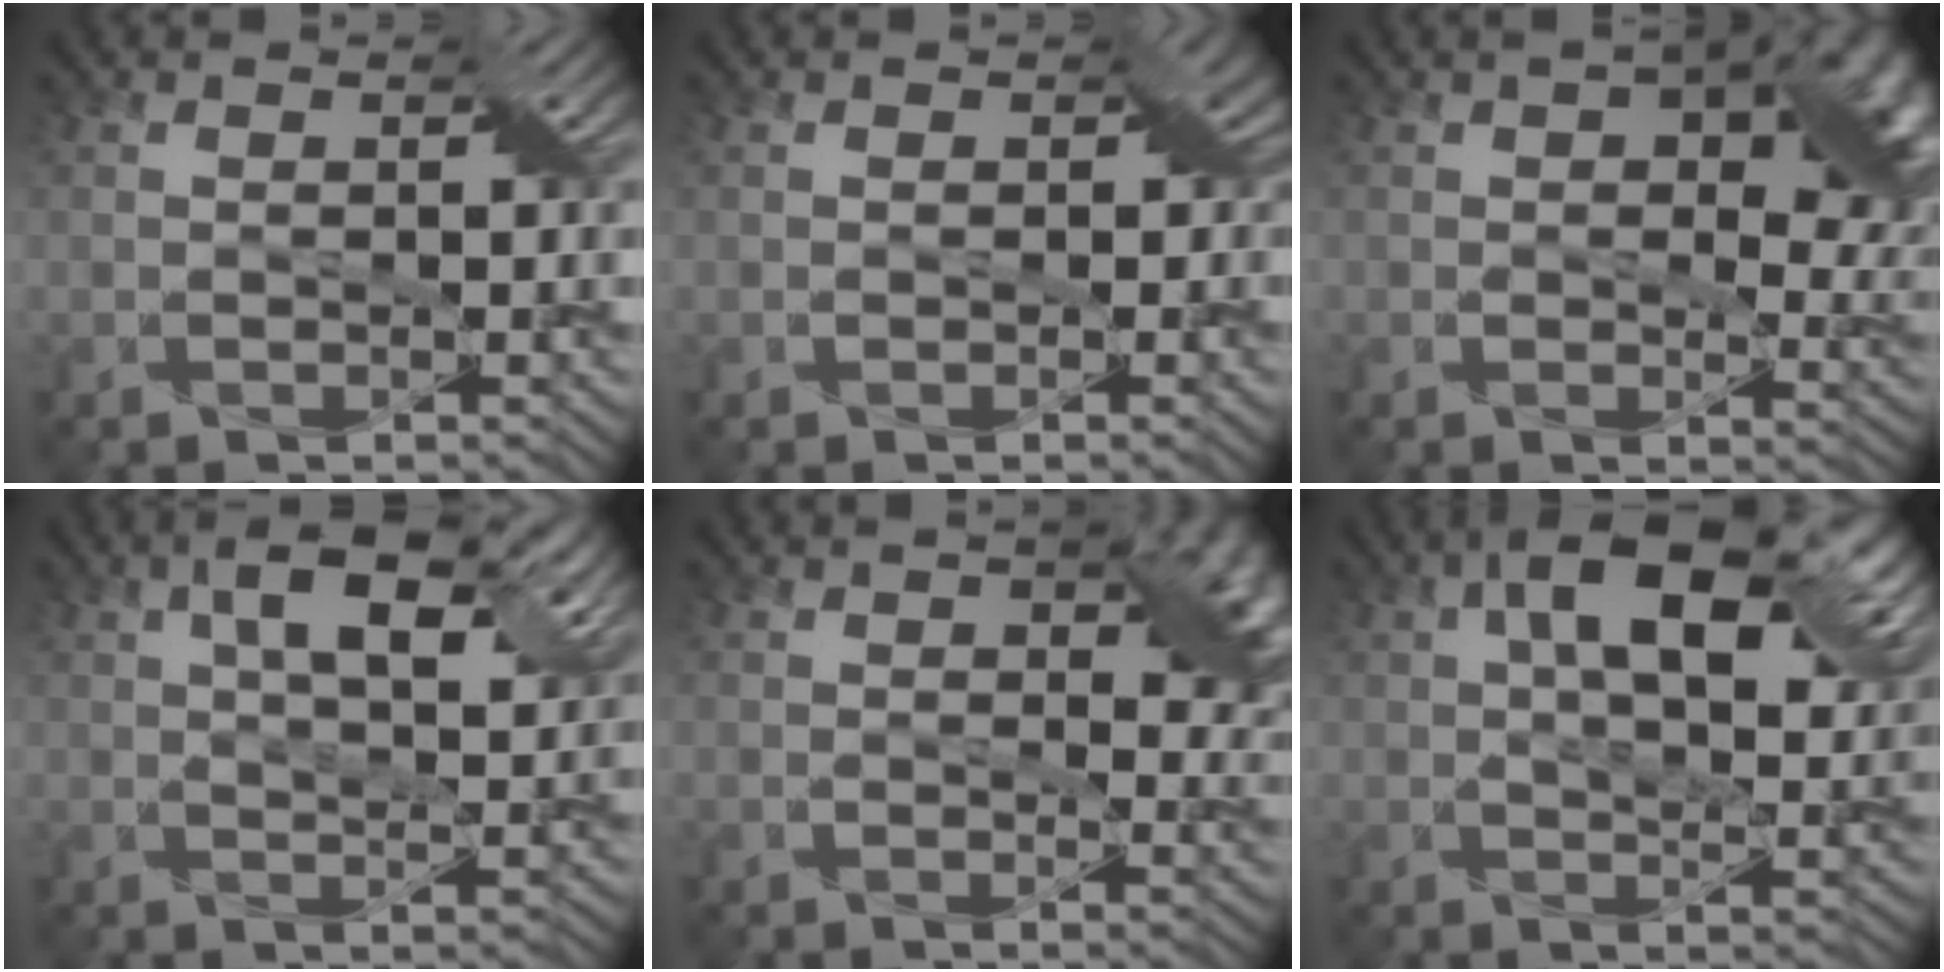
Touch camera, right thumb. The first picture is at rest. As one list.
[{"total": 1.7, "force": [0.2, 1.6, 0.8], "torque": [-0.009, -0.005, 0.002]}, {"total": 12.1, "force": [3.8, 7.2, 9.0], "torque": [-0.110, -0.002, 0.059]}, {"total": 10.6, "force": [4.5, 4.7, 8.4], "torque": [-0.143, 0.003, 0.072]}, {"total": 8.4, "force": [2.7, 4.6, 6.5], "torque": [-0.079, -0.007, 0.047]}, {"total": 15.2, "force": [5.4, 7.7, 11.9], "torque": [-0.185, 0.013, 0.080]}]